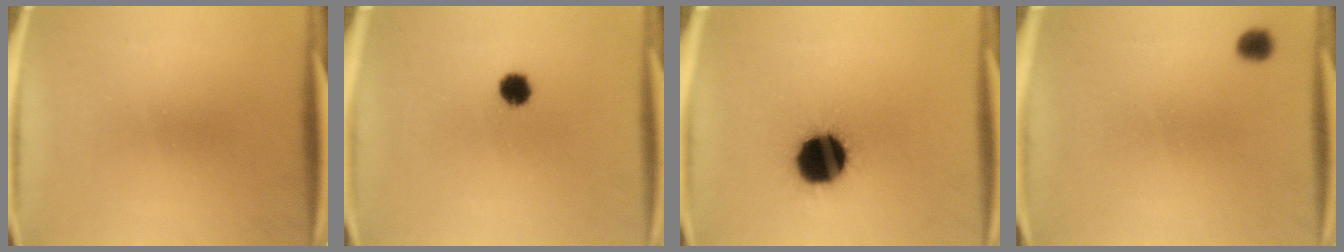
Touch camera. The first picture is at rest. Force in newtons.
{"total": 3.8}
{"total": 17.1}
{"total": 2.3}